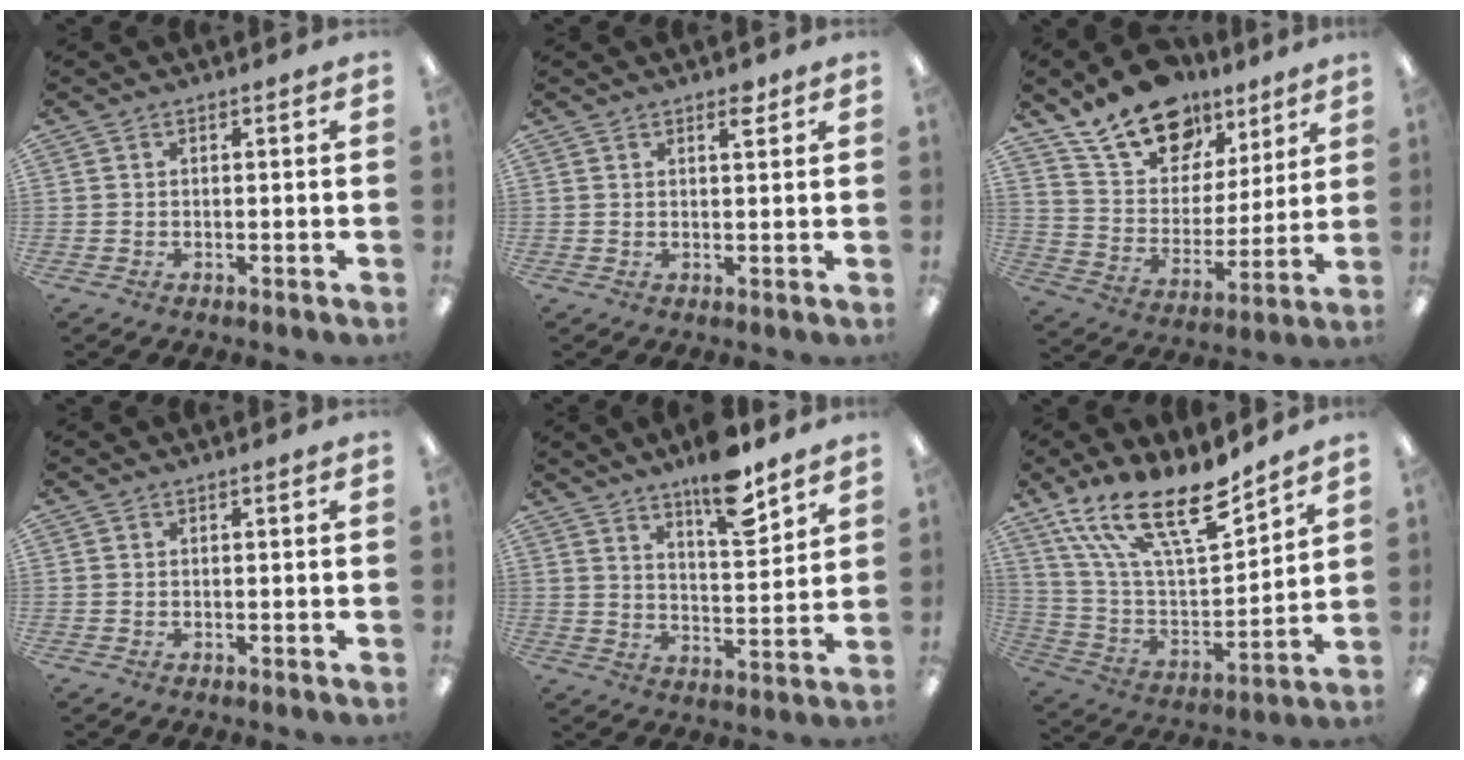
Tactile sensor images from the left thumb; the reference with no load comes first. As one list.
[{"total": 2.4, "force": [1.9, 0.7, 1.3], "torque": [-0.006, -0.009, 0.029]}, {"total": 17.3, "force": [12.9, 9.8, 6.0], "torque": [-0.110, -0.085, 0.238]}, {"total": 0.0}, {"total": 9.7, "force": [7.4, 3.2, 5.4], "torque": [-0.069, -0.046, 0.124]}, {"total": 21.2, "force": [15.2, 6.6, 13.2], "torque": [-0.243, -0.097, 0.265]}]